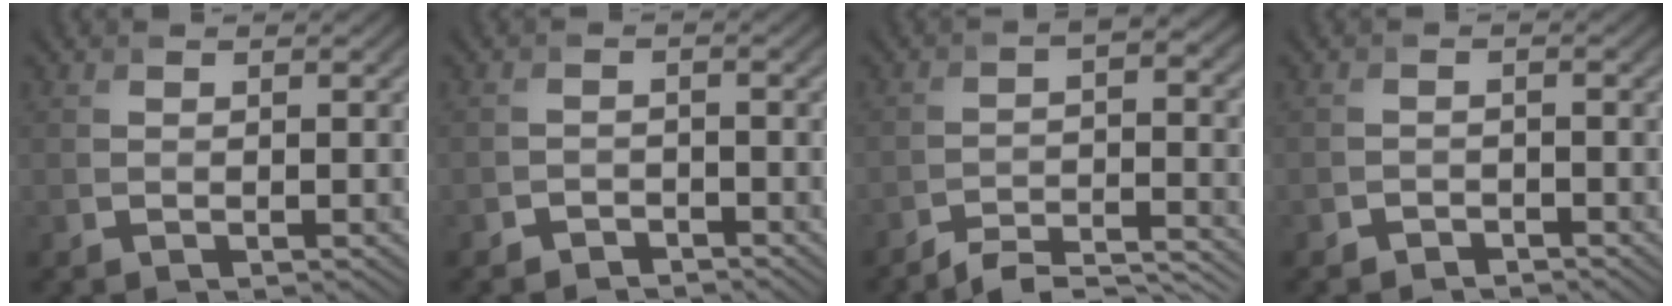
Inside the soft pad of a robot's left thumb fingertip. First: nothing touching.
{"total": 1.7, "force": [-1.5, 0.7, 0.2], "torque": [-0.002, 0.001, -0.032]}
{"total": 7.5, "force": [-6.2, 1.4, 4.0], "torque": [-0.068, 0.001, -0.103]}
{"total": 1.3, "force": [-1.2, 0.6, 0.1], "torque": [0.000, 0.000, -0.025]}